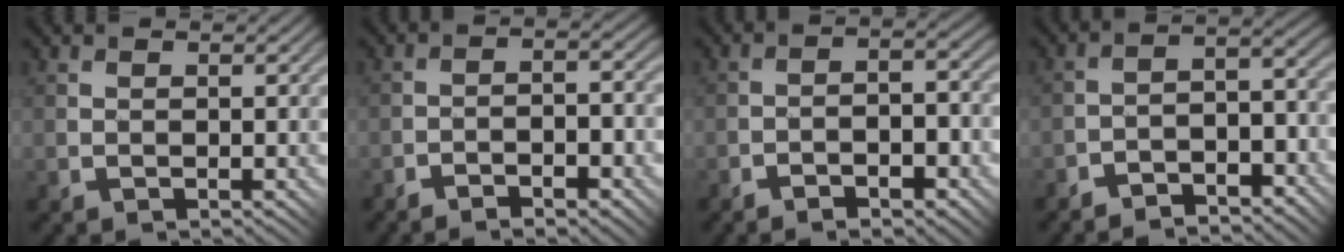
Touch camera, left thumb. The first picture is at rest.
{"total": 6.4, "force": [-4.2, 1.9, 4.4], "torque": [-0.064, 0.007, -0.066]}
{"total": 6.5, "force": [-3.7, 2.2, 4.8], "torque": [-0.075, 0.001, -0.058]}
{"total": 4.7, "force": [-4.1, 1.2, 2.0], "torque": [-0.019, 0.009, -0.084]}